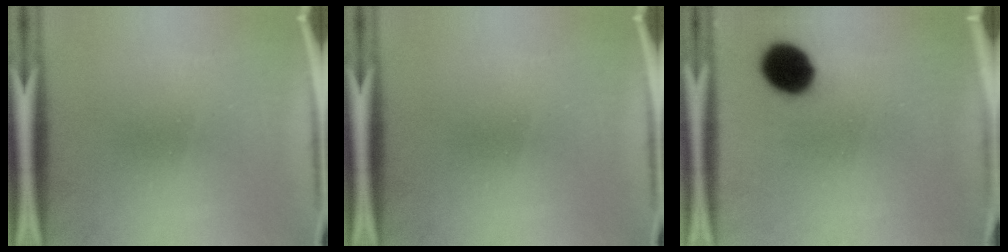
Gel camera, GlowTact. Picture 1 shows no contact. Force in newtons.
{"total": 0.0}
{"total": 8.5}